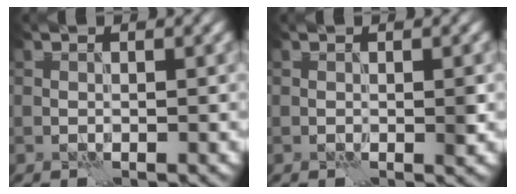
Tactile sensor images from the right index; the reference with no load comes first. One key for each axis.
{"total": 0.7, "fx": -0.1, "fy": 0.1, "fz": 0.7, "tx": -0.011, "ty": -0.002, "tz": -0.003}